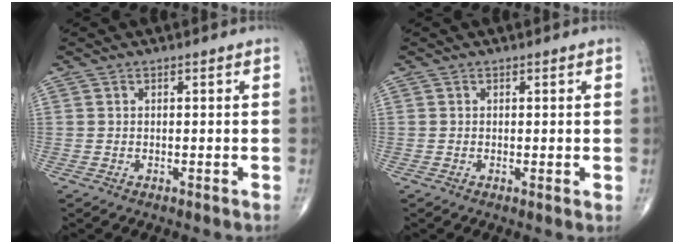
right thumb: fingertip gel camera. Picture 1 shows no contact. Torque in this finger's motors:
{"motor_torque": [-0.19, 0.00, -0.07, -0.11, 0.00]}